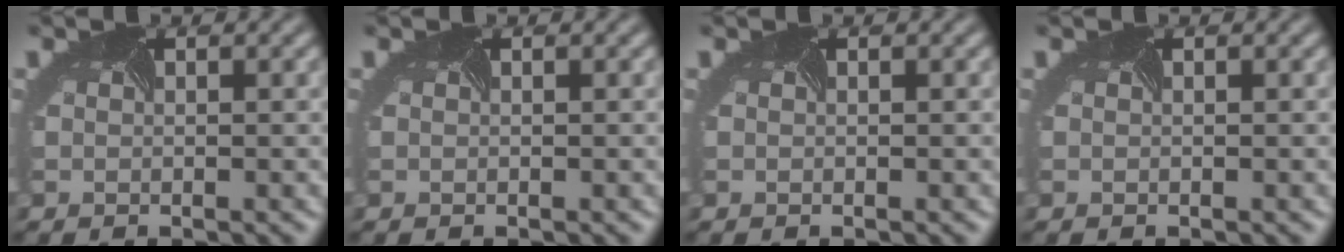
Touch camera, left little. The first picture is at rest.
{"total": 0.0}
{"total": 0.0}
{"total": 0.0}